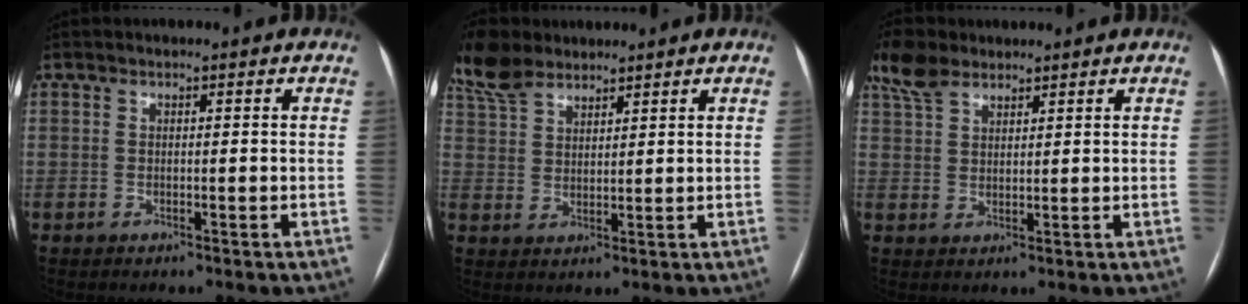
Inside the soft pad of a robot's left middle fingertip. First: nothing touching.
{"total": 8.4, "force": [6.9, 3.3, 3.4], "torque": [-0.083, 0.022, 0.143]}
{"total": 5.7, "force": [4.4, 2.6, 2.6], "torque": [-0.066, 0.024, 0.093]}